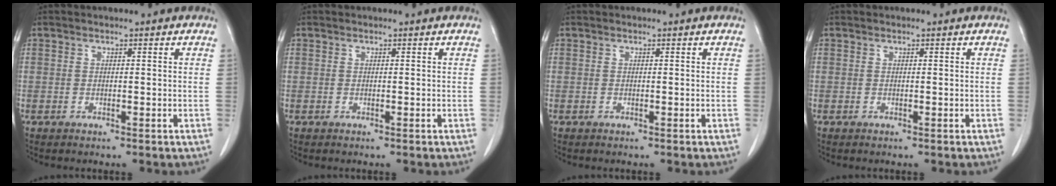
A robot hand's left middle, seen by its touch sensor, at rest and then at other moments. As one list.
[{"total": 0.0}, {"total": 0.0}, {"total": 0.0}]